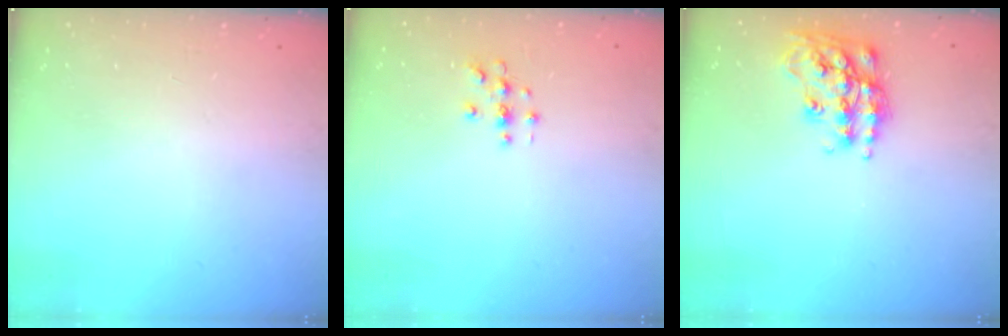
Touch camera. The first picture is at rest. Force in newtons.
{"total": 2.9, "press": 2.9, "slide": 0.3}
{"total": 17.4, "press": 17.3, "slide": 1.2}